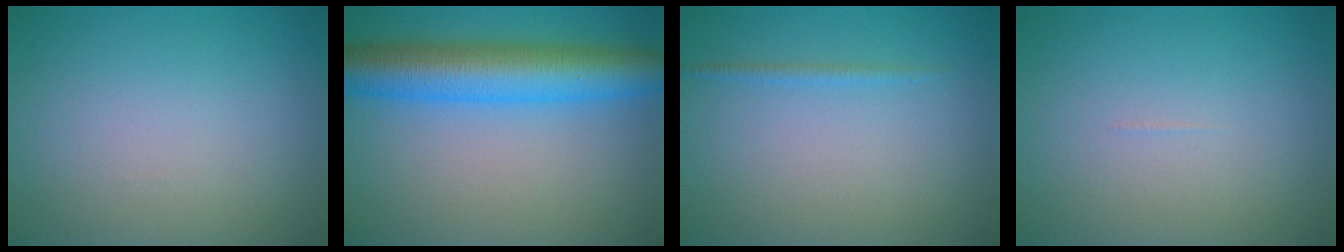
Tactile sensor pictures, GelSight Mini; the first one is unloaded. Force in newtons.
{"total": 8.4, "press": 8.4, "slide": 0.3}
{"total": 0.8, "press": 0.8, "slide": 0.1}
{"total": 0.0}